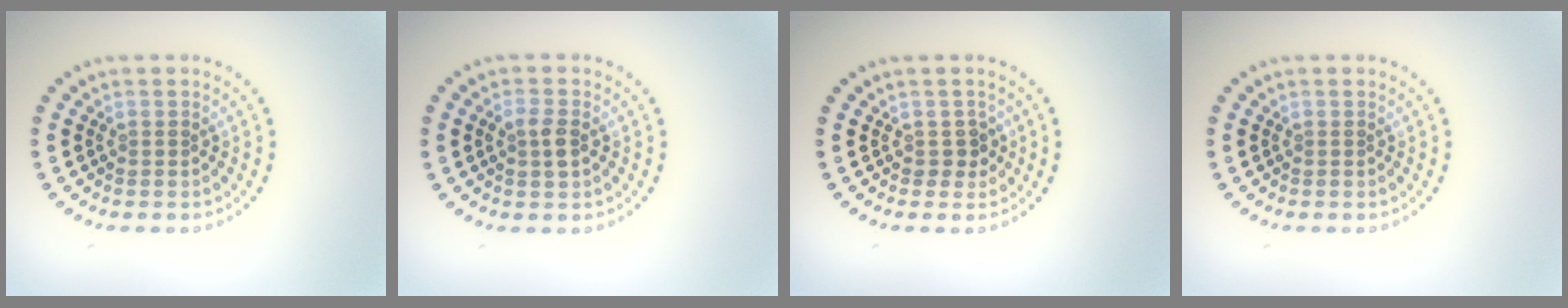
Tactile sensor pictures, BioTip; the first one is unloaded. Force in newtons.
{"total": 1.8, "press": 1.8, "slide": 0.1}
{"total": 1.2, "press": 1.1, "slide": 0.5}
{"total": 0.0}